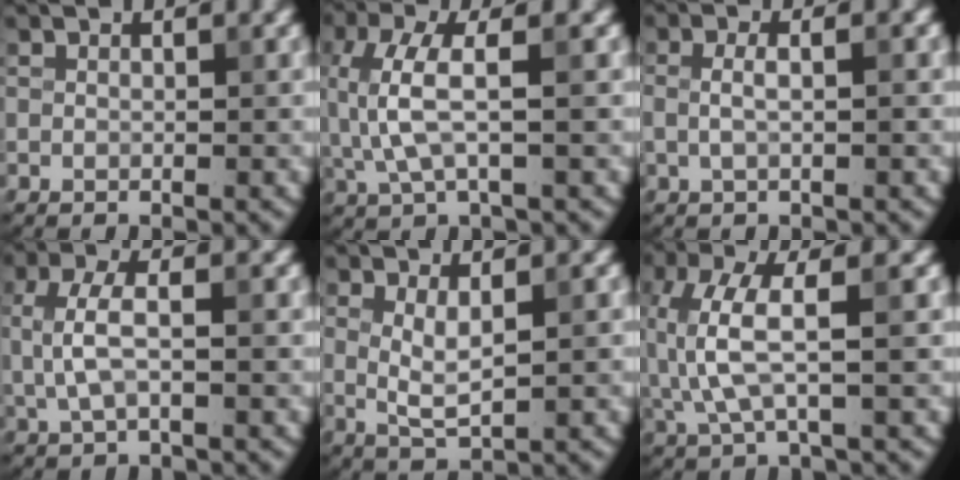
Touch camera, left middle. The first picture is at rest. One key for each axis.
{"total": 4.9, "fx": 0.3, "fy": 1.5, "fz": 4.6, "tx": -0.114, "ty": 0.003, "tz": 0.005}
{"total": 2.1, "fx": 0.2, "fy": 0.7, "fz": 2.0, "tx": -0.035, "ty": -0.003, "tz": -0.002}
{"total": 3.7, "fx": 0.1, "fy": 1.5, "fz": 3.4, "tx": -0.077, "ty": 0.006, "tz": 0.001}
{"total": 2.6, "fx": 0.5, "fy": 0.6, "fz": 2.5, "tx": -0.050, "ty": -0.007, "tz": 0.013}
{"total": 5.4, "fx": 0.1, "fy": 1.4, "fz": 5.2, "tx": -0.128, "ty": 0.007, "tz": 0.003}